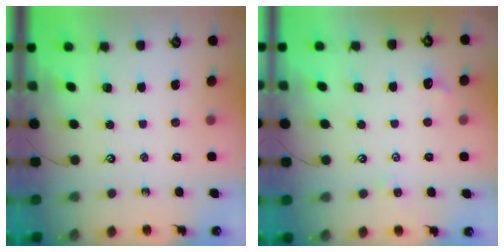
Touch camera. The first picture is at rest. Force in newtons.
{"total": 1.6, "press": 1.5, "slide": 0.6}